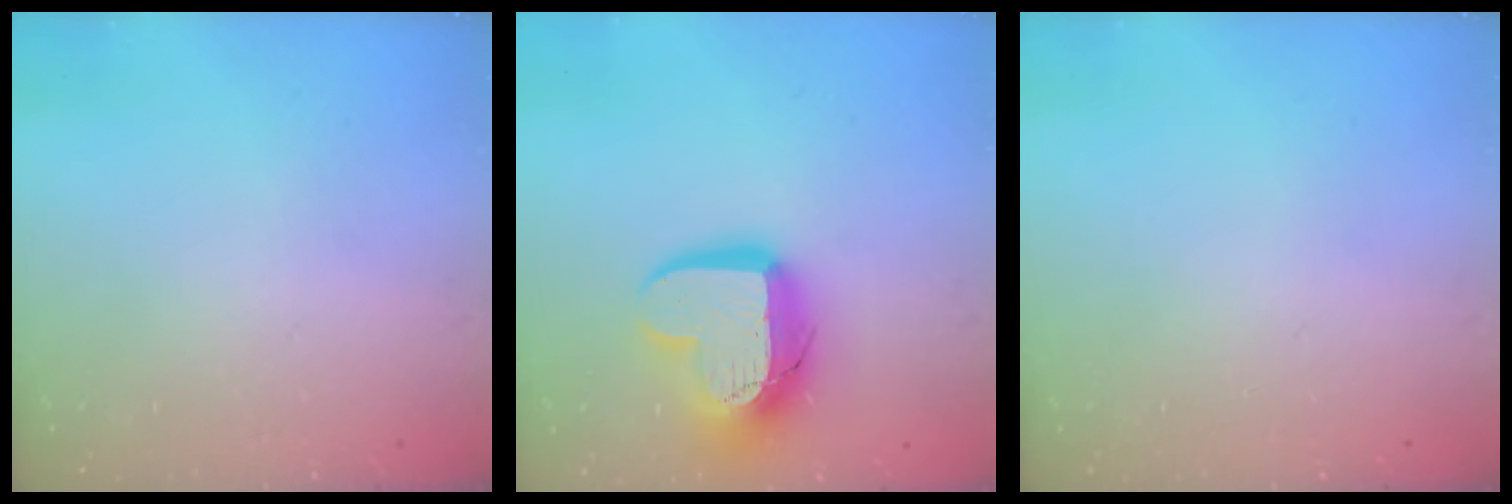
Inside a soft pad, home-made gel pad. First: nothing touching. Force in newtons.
{"total": 16.1, "press": 16.1, "slide": 1.1}
{"total": 0.0}